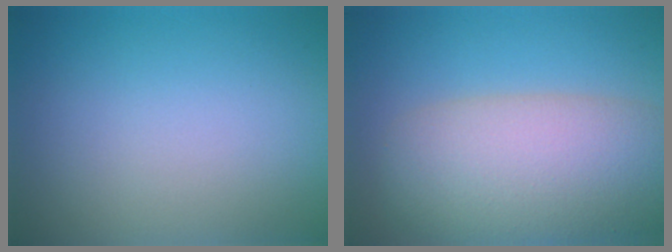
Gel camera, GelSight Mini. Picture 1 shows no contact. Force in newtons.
{"total": 10.1, "press": 10.1, "slide": 0.7}